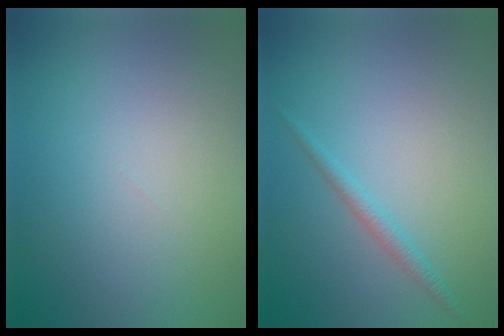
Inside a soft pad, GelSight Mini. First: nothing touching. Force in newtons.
{"total": 1.3, "press": 1.3, "slide": 0.1}